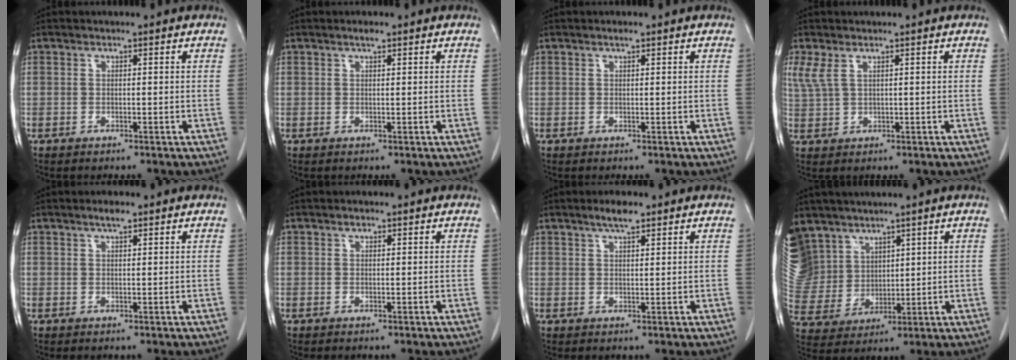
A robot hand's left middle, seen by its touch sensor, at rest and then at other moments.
{"total": 1.1, "force": [0.8, 0.1, 0.7], "torque": [-0.014, 0.001, 0.016]}
{"total": 0.7, "force": [0.6, 0.0, 0.4], "torque": [-0.011, -0.001, 0.011]}
{"total": 2.9, "force": [1.7, 1.2, 2.1], "torque": [-0.062, 0.012, 0.047]}
{"total": 1.7, "force": [1.3, 0.3, 1.1], "torque": [-0.023, 0.002, 0.024]}
{"total": 0.6, "force": [0.5, 0.3, 0.3], "torque": [-0.005, -0.001, 0.008]}
{"total": 3.2, "force": [2.4, 0.6, 2.1], "torque": [-0.041, 0.004, 0.043]}
{"total": 14.8, "force": [10.6, 9.8, 3.0], "torque": [-0.104, 0.024, 0.232]}